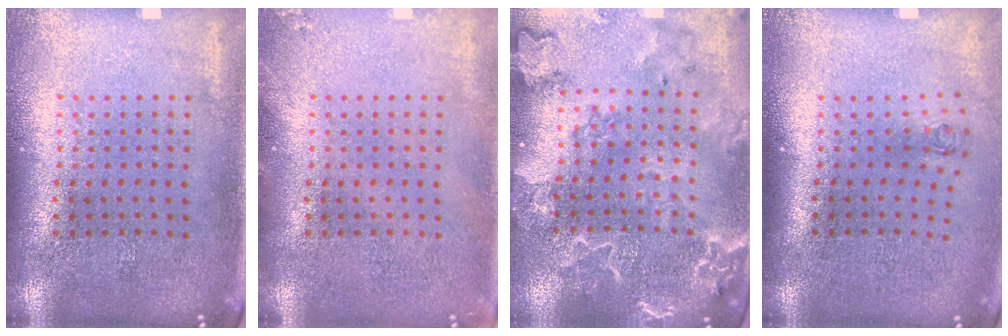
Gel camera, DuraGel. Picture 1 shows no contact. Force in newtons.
{"total": 0.9, "press": 0.9, "slide": 0.1}
{"total": 2.7, "press": 2.5, "slide": 1.0}
{"total": 0.7, "press": 0.3, "slide": 0.7}